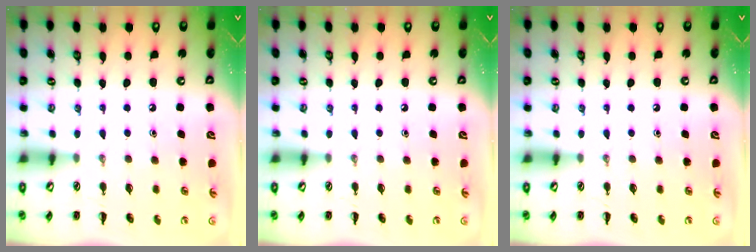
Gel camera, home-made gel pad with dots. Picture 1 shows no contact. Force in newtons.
{"total": 0.0}
{"total": 0.0}